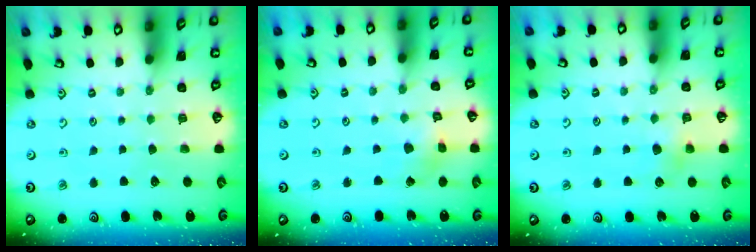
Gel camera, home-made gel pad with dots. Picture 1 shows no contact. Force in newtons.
{"total": 2.5, "press": 2.5, "slide": 0.2}
{"total": 4.2, "press": 4.2, "slide": 0.7}